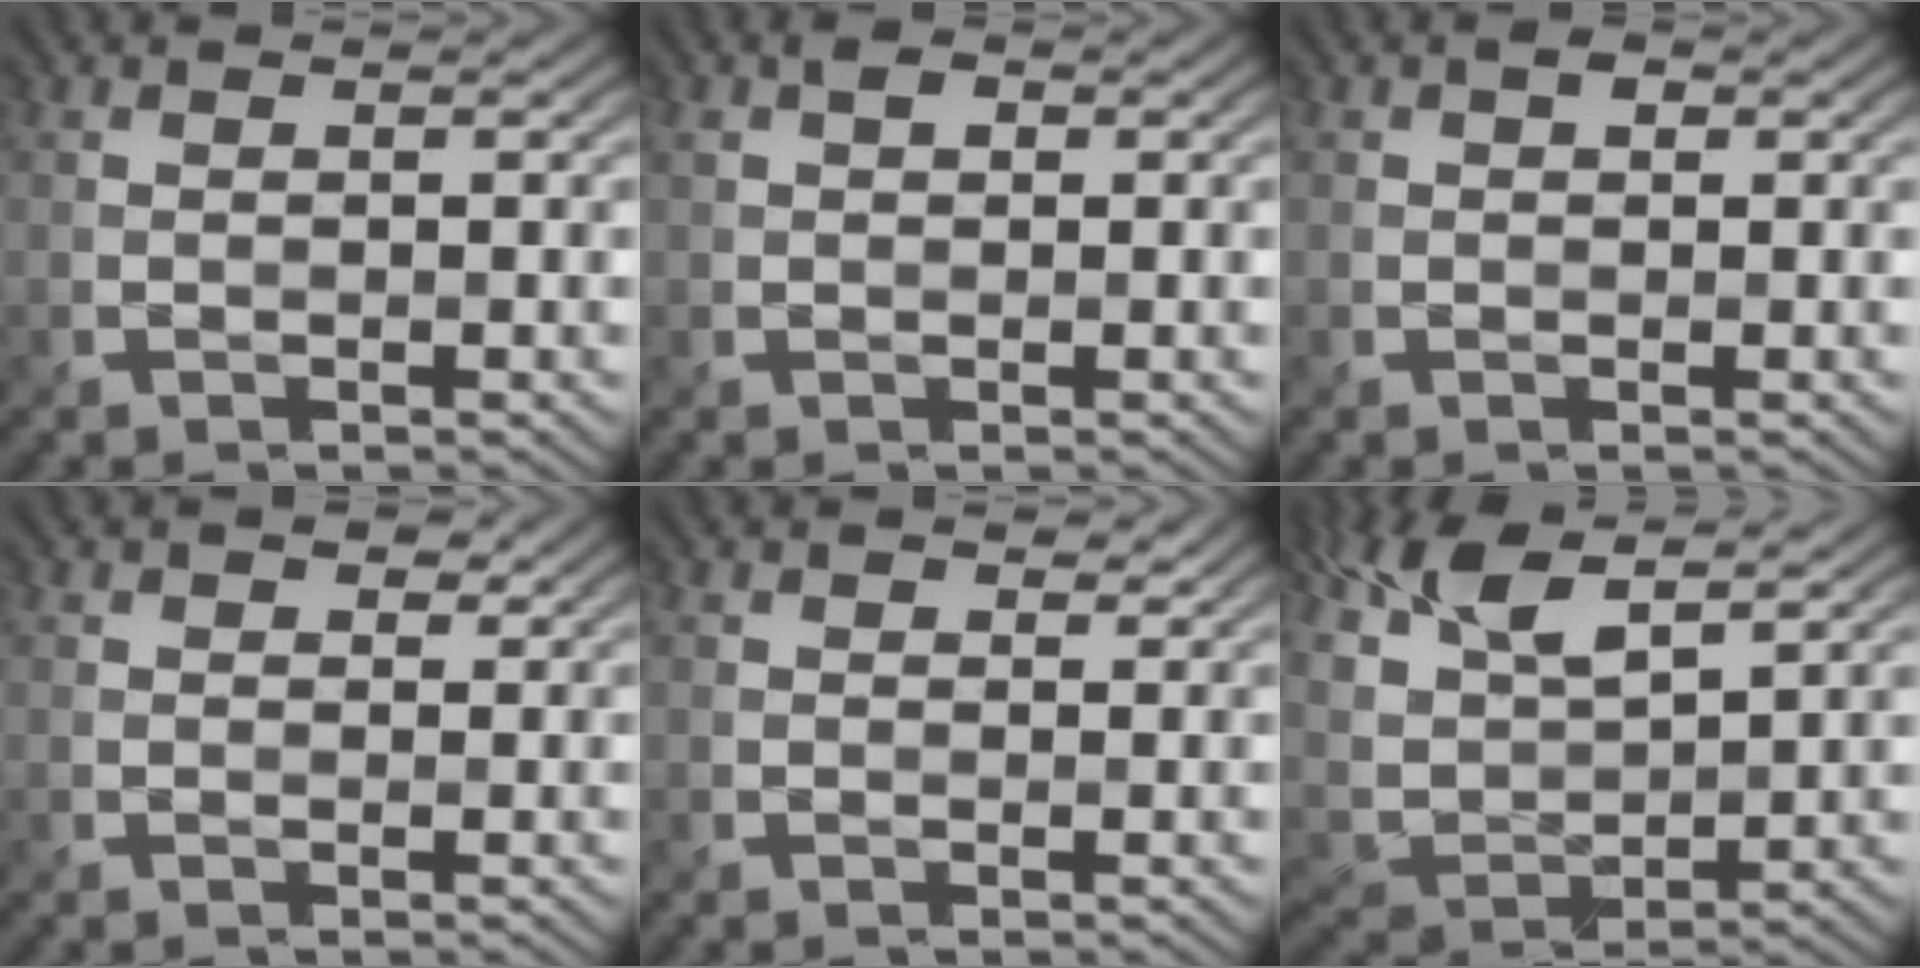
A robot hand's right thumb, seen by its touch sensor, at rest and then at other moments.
{"total": 2.0, "force": [0.7, 1.3, 1.3], "torque": [-0.024, 0.004, 0.008]}
{"total": 1.2, "force": [0.5, 0.8, 0.8], "torque": [-0.011, 0.001, 0.004]}
{"total": 2.2, "force": [1.2, 1.7, 0.9], "torque": [-0.019, -0.001, 0.016]}
{"total": 1.7, "force": [1.1, 1.2, 0.5], "torque": [-0.012, -0.001, 0.015]}
{"total": 12.1, "force": [8.0, 4.3, 8.0], "torque": [-0.205, 0.027, 0.150]}